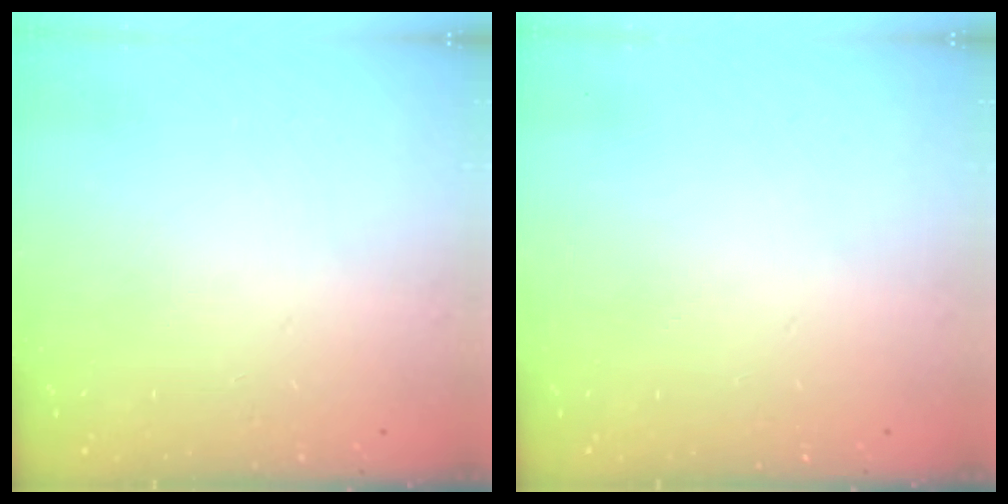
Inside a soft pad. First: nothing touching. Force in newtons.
{"total": 0.0}